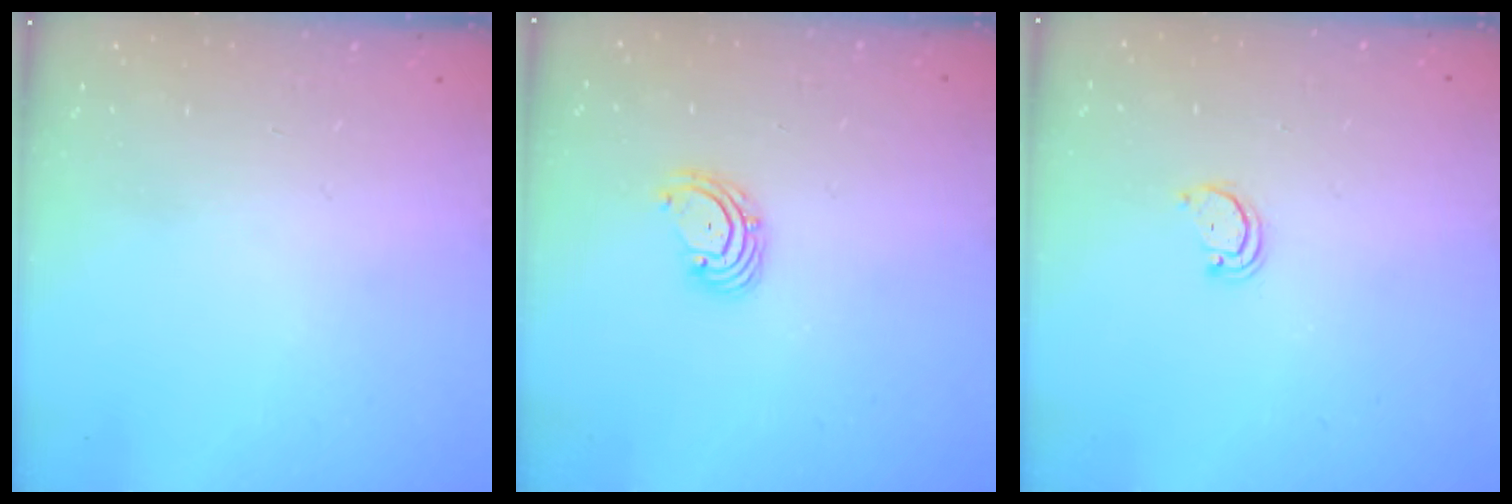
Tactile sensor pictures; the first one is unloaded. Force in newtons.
{"total": 3.4, "press": 3.3, "slide": 0.5}
{"total": 2.1, "press": 2.1, "slide": 0.2}